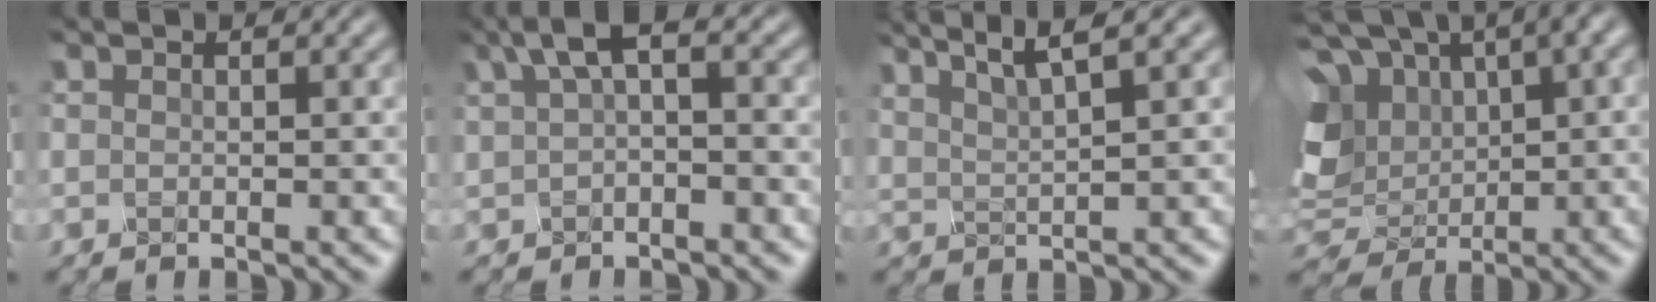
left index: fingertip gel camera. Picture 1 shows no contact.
{"total": 3.4, "force": [0.6, 1.6, 2.9], "torque": [-0.058, 0.013, 0.006]}
{"total": 3.7, "force": [2.7, 0.5, 2.5], "torque": [-0.043, 0.011, 0.050]}
{"total": 13.0, "force": [2.9, 8.4, 9.5], "torque": [-0.198, 0.004, 0.053]}